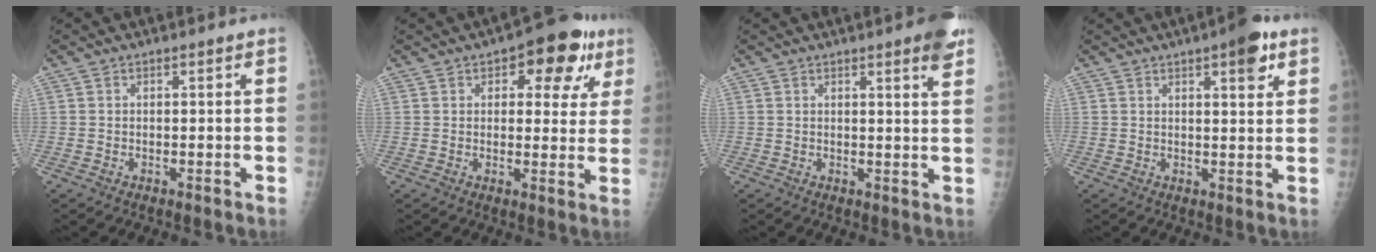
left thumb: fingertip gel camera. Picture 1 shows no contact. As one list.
[{"total": 12.0, "force": [5.8, 6.1, 8.6], "torque": [-0.057, -0.007, 0.068]}, {"total": 7.0, "force": [4.7, -0.1, 5.3], "torque": [-0.066, -0.023, 0.053]}, {"total": 6.8, "force": [3.8, 2.1, 5.3], "torque": [-0.057, -0.013, 0.046]}]